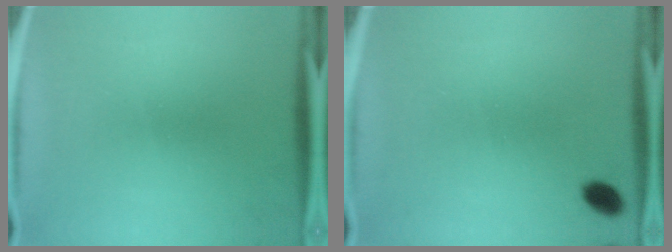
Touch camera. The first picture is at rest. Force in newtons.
{"total": 3.0}